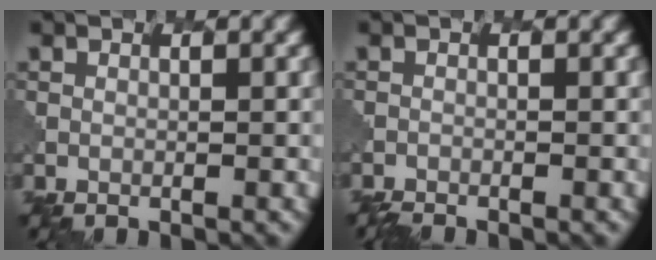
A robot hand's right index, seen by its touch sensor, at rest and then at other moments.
{"total": 1.6, "force": [-1.6, 0.2, 0.2], "torque": [-0.004, -0.006, -0.027]}